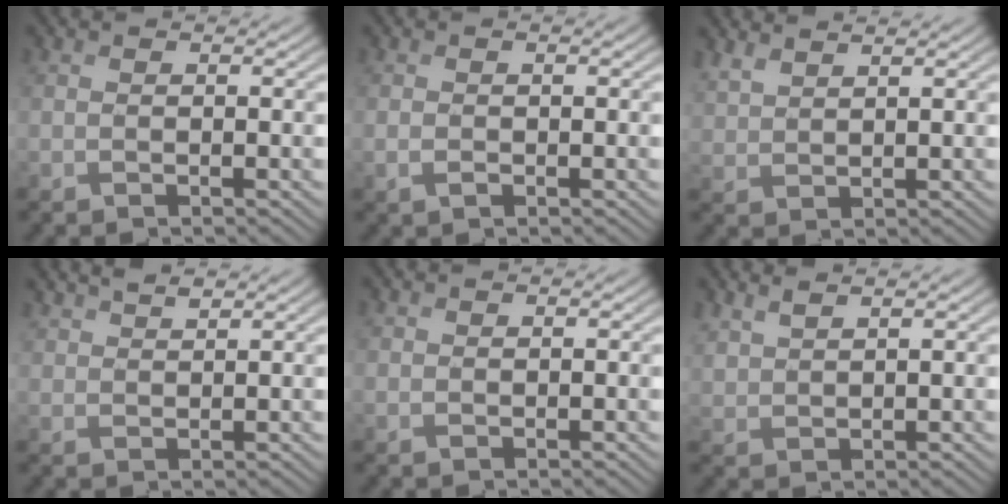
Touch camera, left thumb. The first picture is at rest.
{"total": 2.1, "force": [-0.4, 1.2, 1.7], "torque": [-0.038, -0.006, -0.003]}
{"total": 3.1, "force": [2.8, 0.7, 1.2], "torque": [-0.033, 0.003, 0.064]}
{"total": 2.7, "force": [2.3, 0.7, 1.1], "torque": [-0.026, 0.004, 0.052]}
{"total": 0.5, "force": [0.4, 0.3, 0.1], "torque": [-0.002, 0.000, 0.009]}
{"total": 2.7, "force": [2.3, 0.6, 1.3], "torque": [-0.033, 0.002, 0.055]}